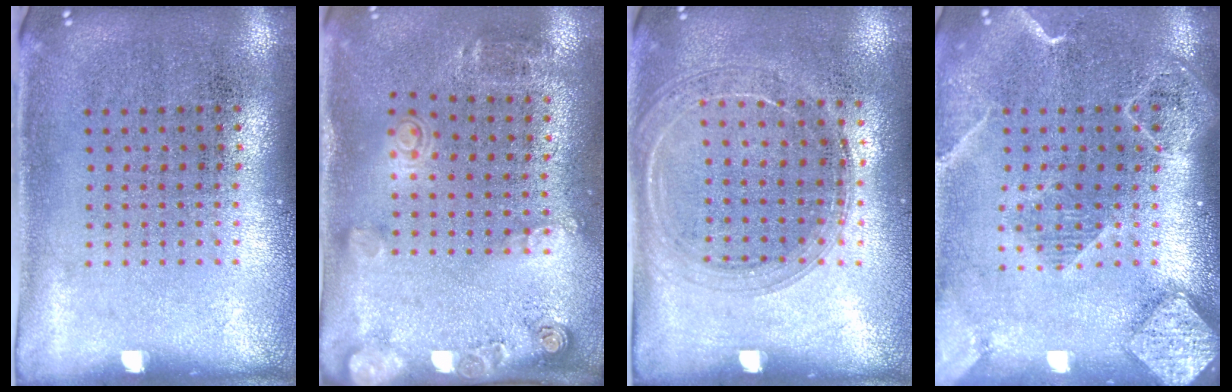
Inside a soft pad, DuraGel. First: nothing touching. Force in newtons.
{"total": 1.9, "press": 1.3, "slide": 1.4}
{"total": 1.6, "press": 1.5, "slide": 0.2}
{"total": 2.2, "press": 1.9, "slide": 1.1}